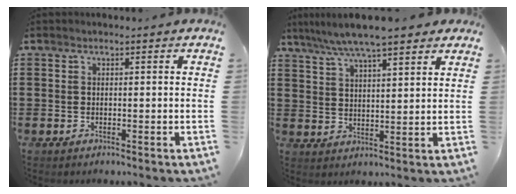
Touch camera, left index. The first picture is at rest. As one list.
[{"total": 6.9, "force": [5.8, 0.8, 3.8], "torque": [-0.090, -0.011, 0.101]}]